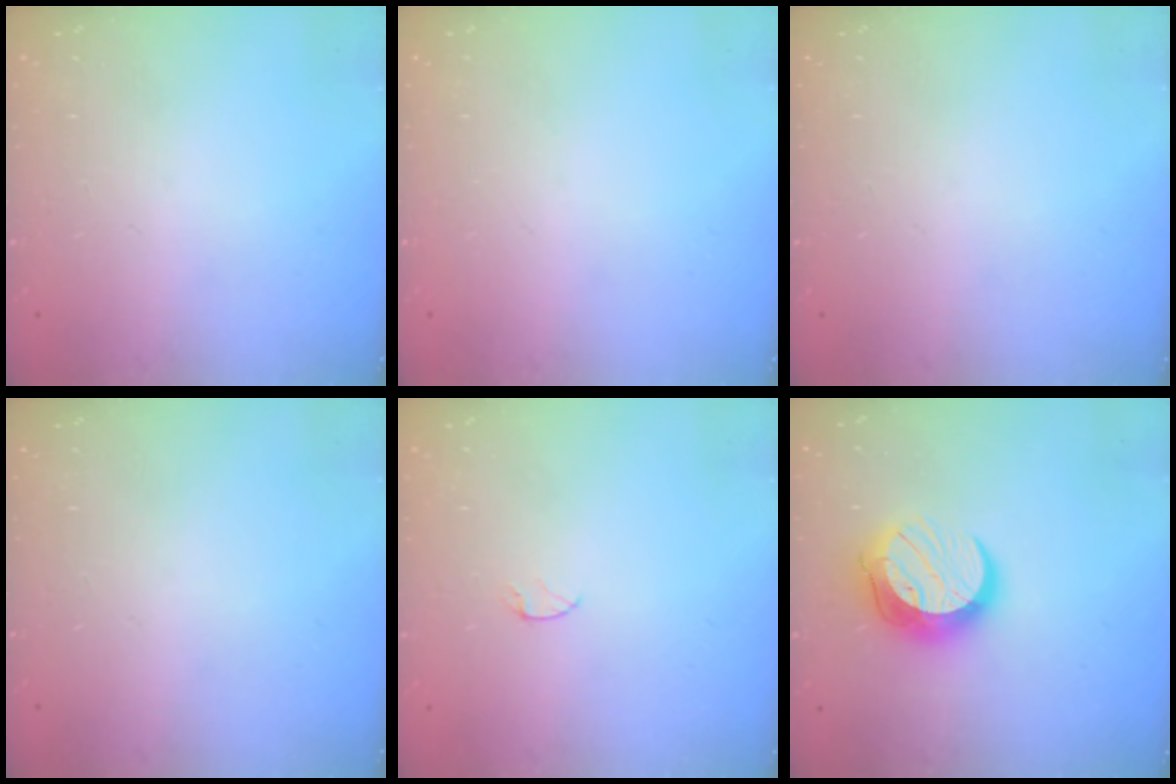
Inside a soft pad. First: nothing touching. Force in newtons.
{"total": 0.0}
{"total": 0.0}
{"total": 0.0}
{"total": 2.9, "press": 2.9, "slide": 0.3}
{"total": 12.4, "press": 12.4, "slide": 0.5}